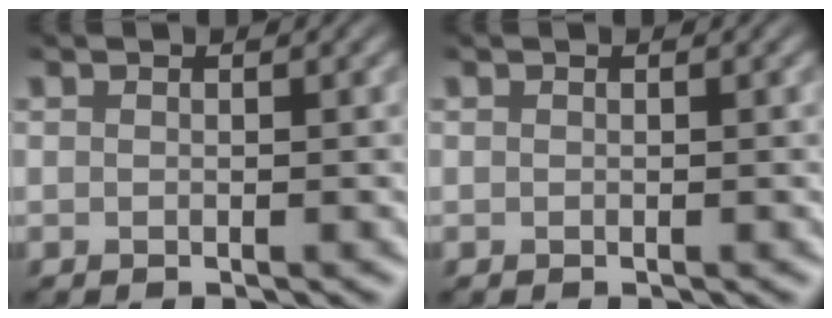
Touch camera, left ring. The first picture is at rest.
{"total": 0.0}